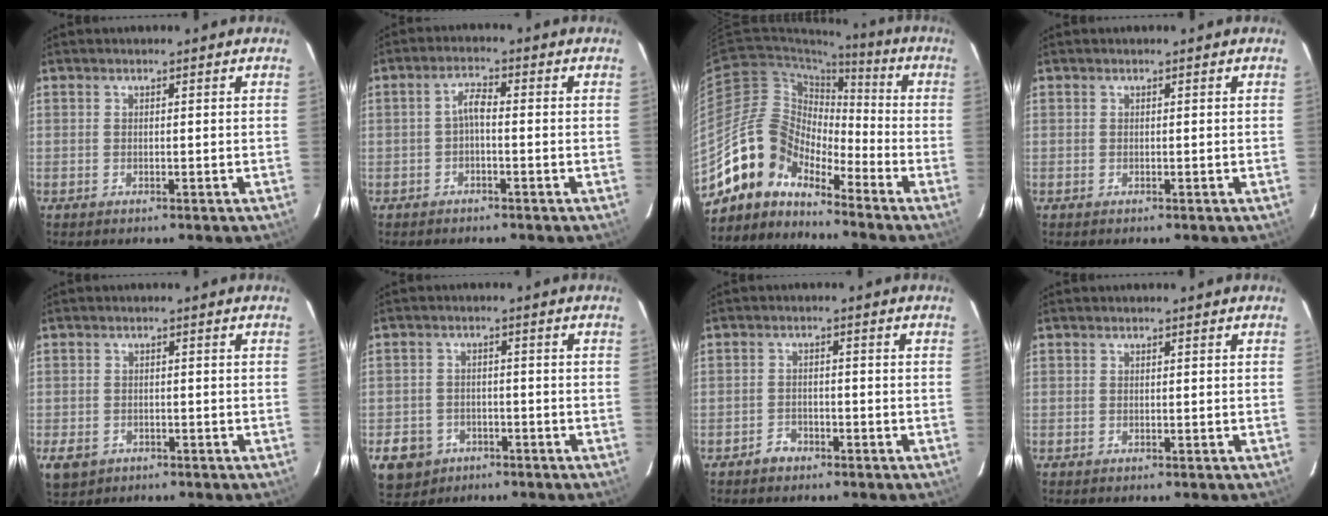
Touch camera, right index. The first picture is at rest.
{"total": 2.4, "force": [-0.9, 0.6, 2.1], "torque": [-0.044, 0.009, -0.018]}
{"total": 11.9, "force": [-10.2, 5.5, 2.7], "torque": [-0.048, 0.032, -0.204]}
{"total": 0.0}
{"total": 5.1, "force": [-2.3, 4.0, 2.2], "torque": [-0.057, -0.005, -0.032]}
{"total": 7.5, "force": [-3.8, 6.1, 2.2], "torque": [-0.068, 0.013, -0.050]}
{"total": 2.6, "force": [-2.0, 1.6, 0.4], "torque": [-0.010, 0.006, -0.031]}
{"total": 0.0}